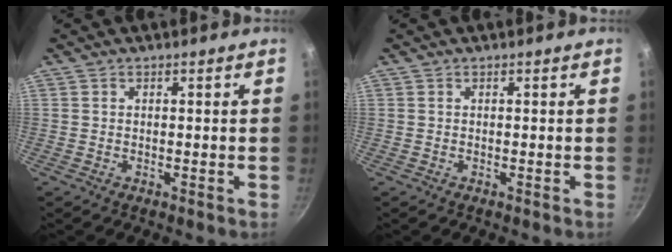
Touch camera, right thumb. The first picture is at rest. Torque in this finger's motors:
{"motor_torque": [0.15, -0.04, 0.32, -0.08, -0.02]}